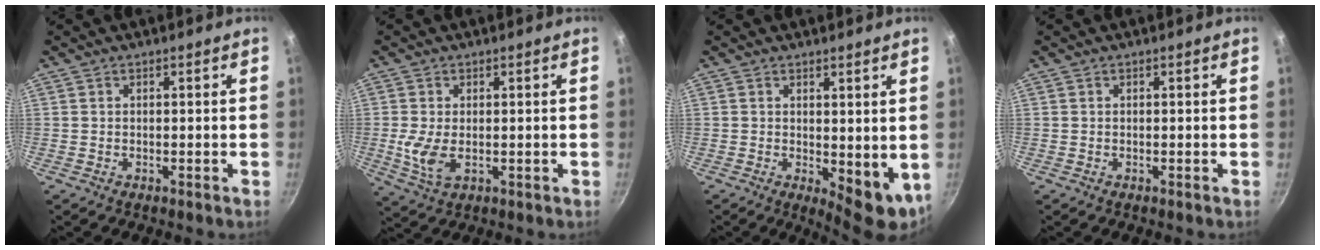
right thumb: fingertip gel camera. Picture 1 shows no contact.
{"total": 5.9, "force": [-0.2, 3.3, 4.9], "torque": [-0.100, -0.011, 0.002]}
{"total": 7.7, "force": [0.8, 3.5, 6.8], "torque": [-0.075, -0.012, 0.021]}
{"total": 0.0}